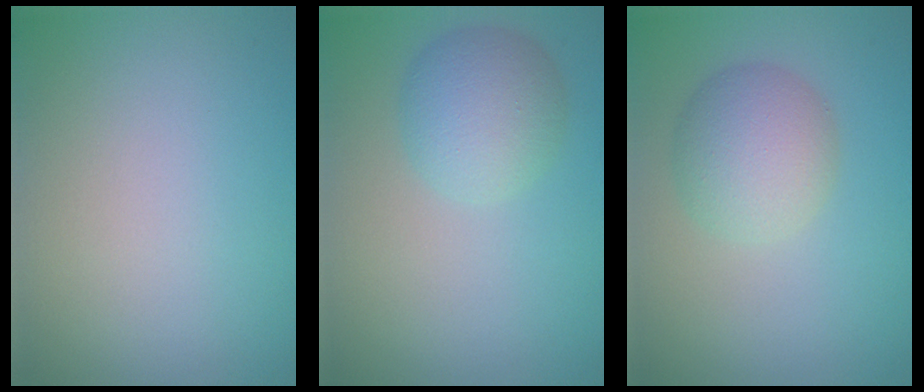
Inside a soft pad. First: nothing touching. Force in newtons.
{"total": 4.2, "press": 4.2, "slide": 0.1}
{"total": 4.4, "press": 4.4, "slide": 0.0}